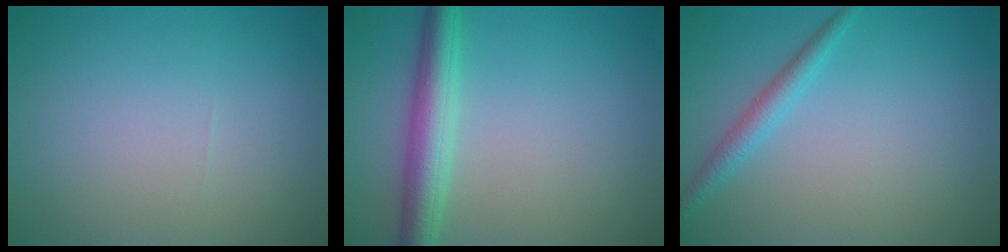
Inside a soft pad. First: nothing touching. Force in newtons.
{"total": 4.3, "press": 4.3, "slide": 0.1}
{"total": 1.9, "press": 1.9, "slide": 0.1}